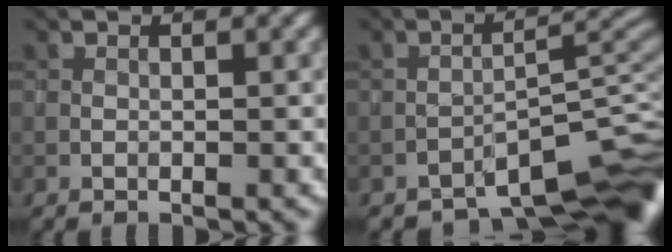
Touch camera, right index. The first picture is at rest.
{"total": 8.4, "force": [-6.4, 2.2, 4.9], "torque": [-0.043, -0.002, -0.091]}